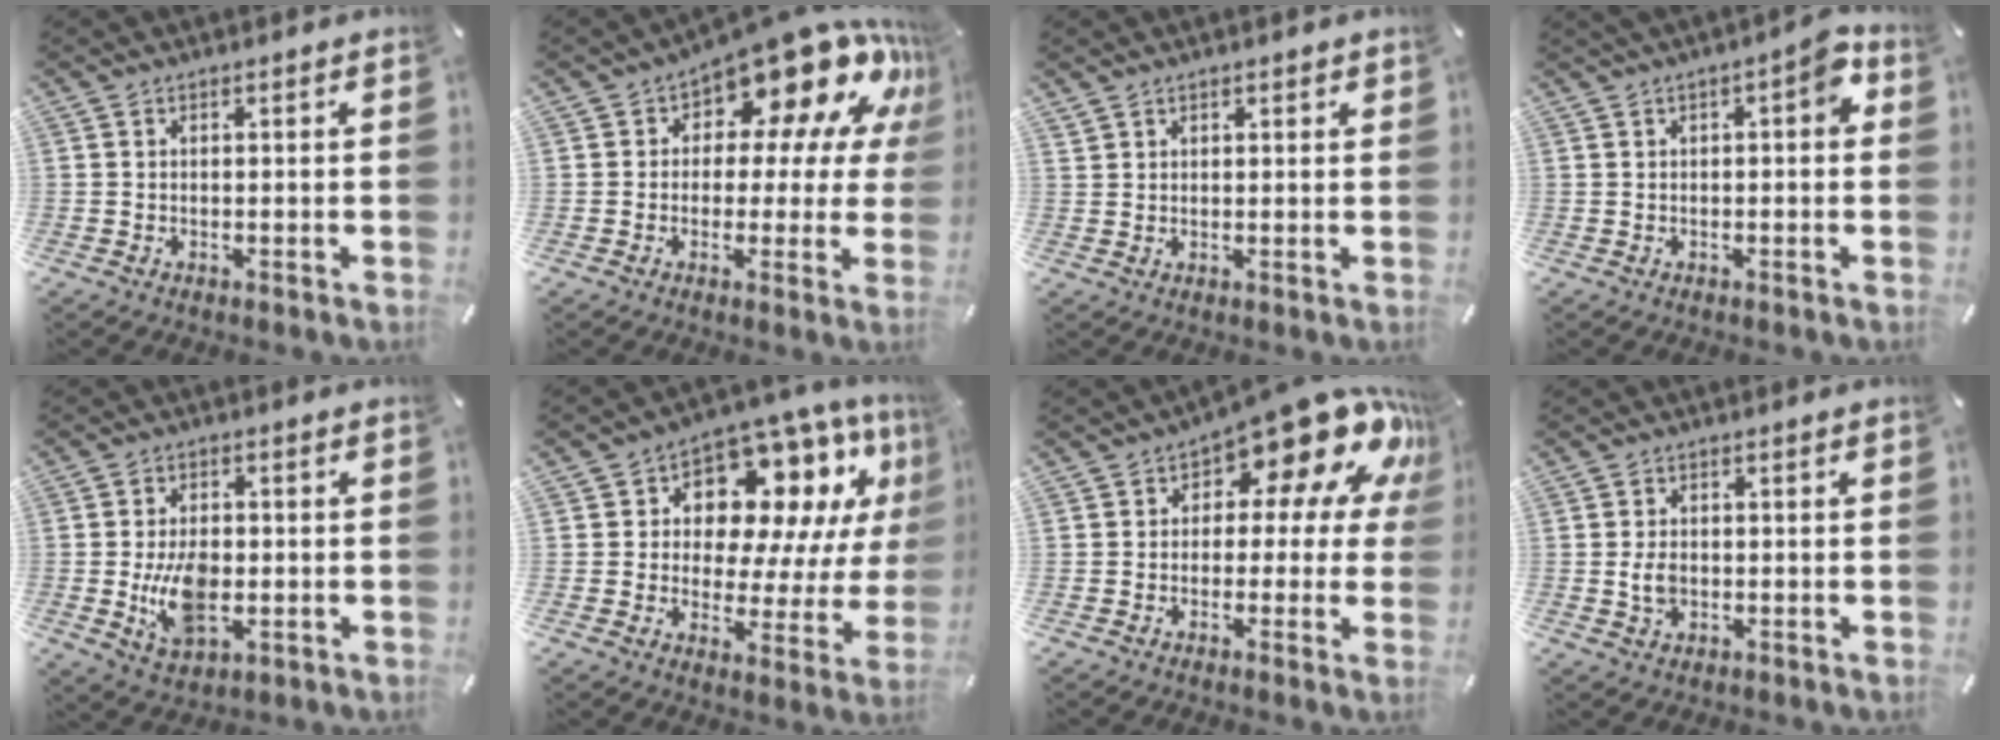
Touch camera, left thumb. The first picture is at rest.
{"total": 16.7, "force": [10.3, 8.3, 10.3], "torque": [-0.146, -0.084, 0.174]}
{"total": 1.7, "force": [1.3, 1.0, 0.3], "torque": [-0.006, -0.002, 0.027]}
{"total": 5.4, "force": [0.9, 2.1, 4.8], "torque": [-0.067, 0.006, 0.010]}
{"total": 10.3, "force": [-1.3, 6.5, 7.9], "torque": [-0.154, -0.005, -0.021]}
{"total": 14.3, "force": [8.3, 8.5, 7.9], "torque": [-0.121, -0.068, 0.143]}
{"total": 16.8, "force": [9.0, 7.8, 11.9], "torque": [-0.158, -0.071, 0.148]}
{"total": 3.6, "force": [-0.2, 2.7, 2.4], "torque": [-0.043, 0.000, -0.006]}